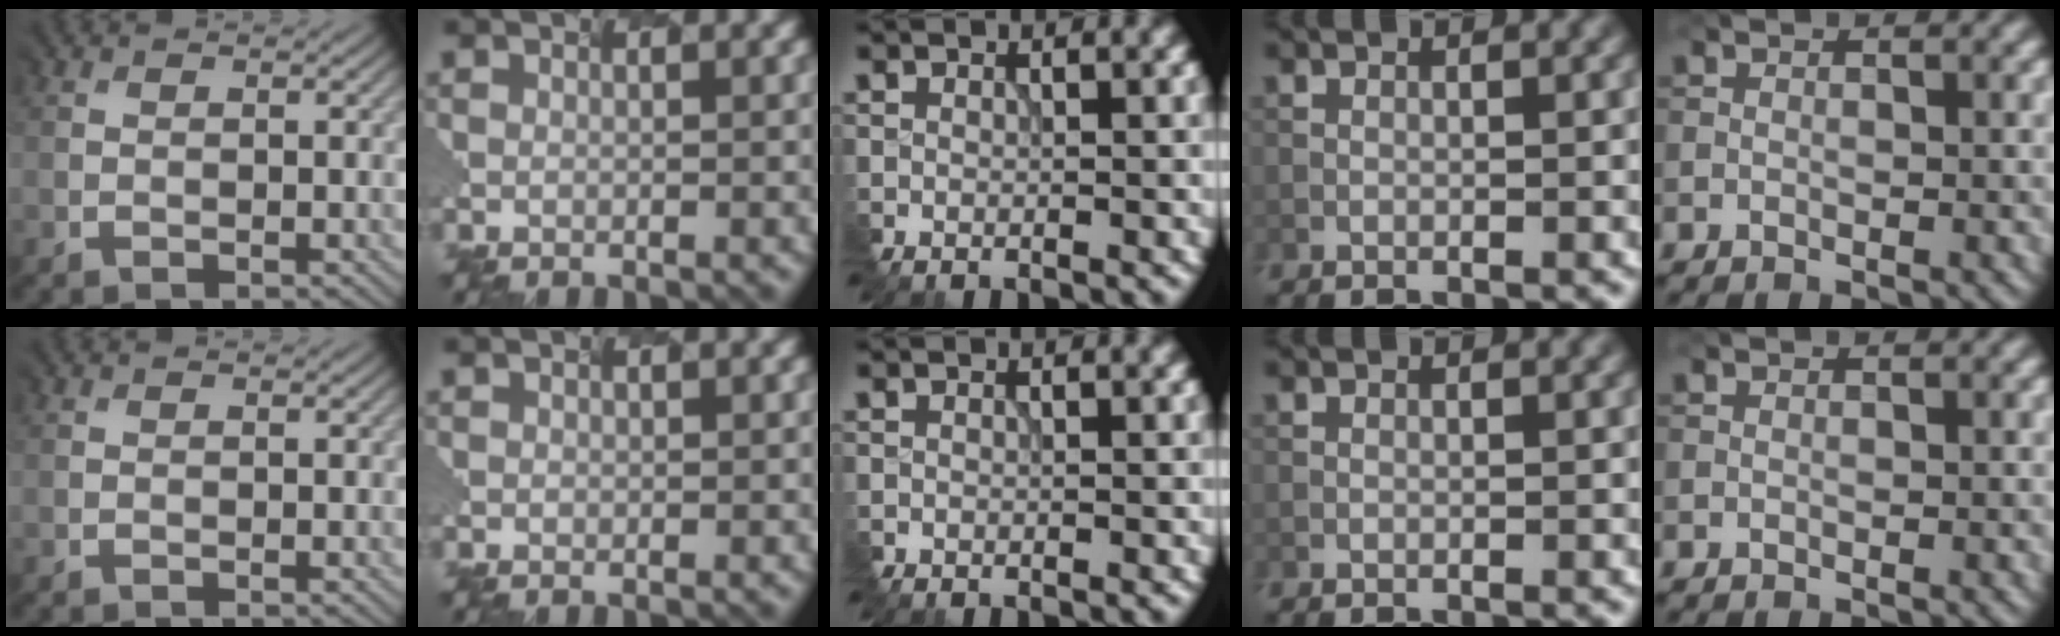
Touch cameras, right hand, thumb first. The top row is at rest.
{"index": {"total": 0.5, "force": [-0.1, -0.3, -0.4], "torque": [-0.002, -0.001, 0.012]}}